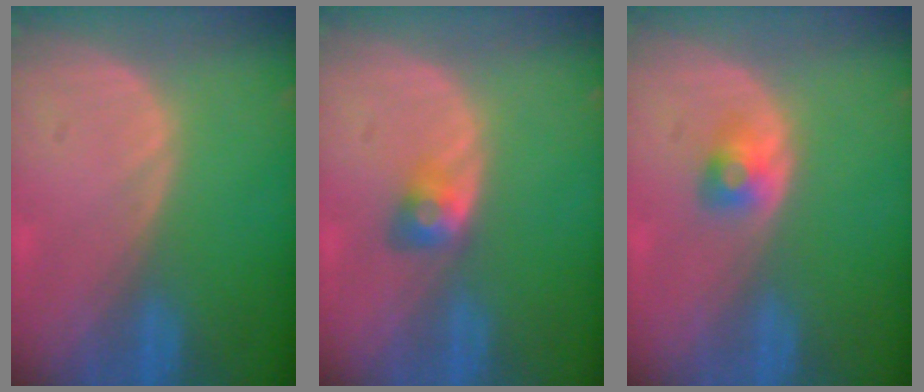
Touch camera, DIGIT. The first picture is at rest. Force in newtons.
{"total": 2.9, "press": 2.5, "slide": 1.6}
{"total": 2.5, "press": 2.3, "slide": 0.9}